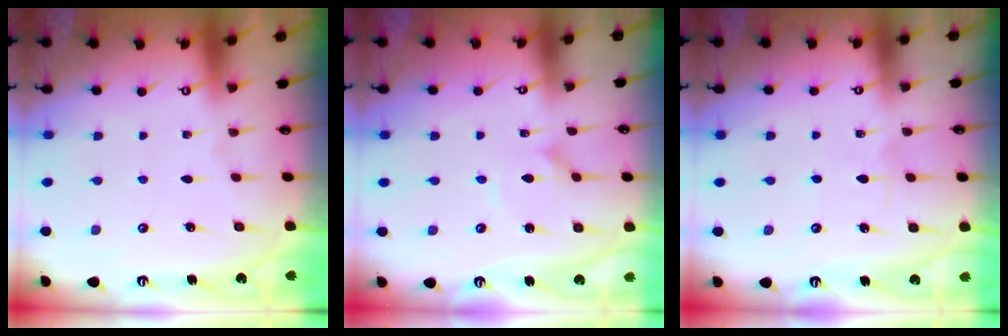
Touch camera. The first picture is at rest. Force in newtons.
{"total": 2.2, "press": 2.2, "slide": 0.1}
{"total": 4.0, "press": 4.0, "slide": 0.2}